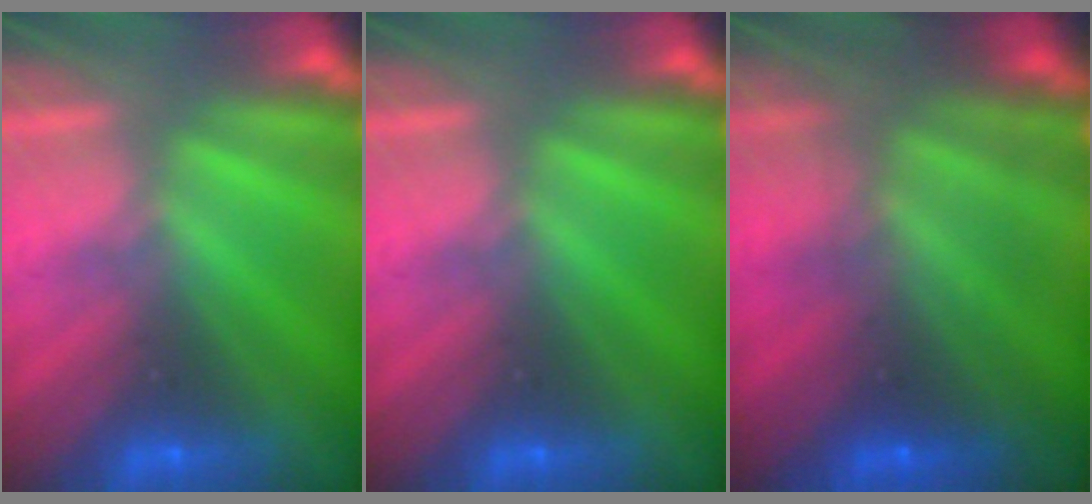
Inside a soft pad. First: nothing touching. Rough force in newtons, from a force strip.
{"total": 0.0}
{"total": 7.7}